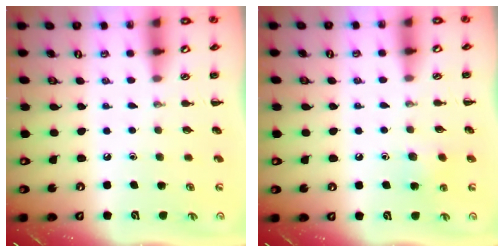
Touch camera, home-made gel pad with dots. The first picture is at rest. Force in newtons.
{"total": 6.8, "press": 6.6, "slide": 1.6}